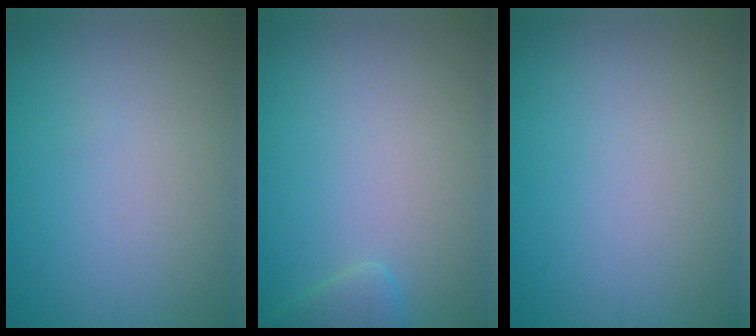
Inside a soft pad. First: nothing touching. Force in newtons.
{"total": 1.5, "press": 1.5, "slide": 0.1}
{"total": 0.0}